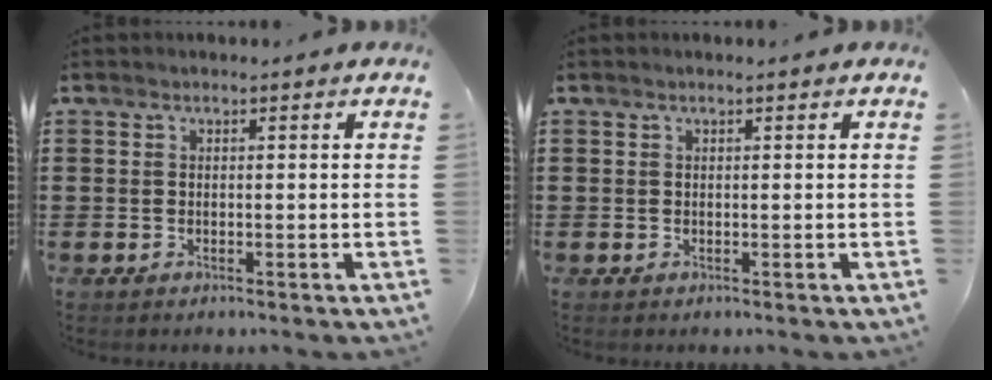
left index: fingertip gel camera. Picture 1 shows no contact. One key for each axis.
{"total": 0.0}